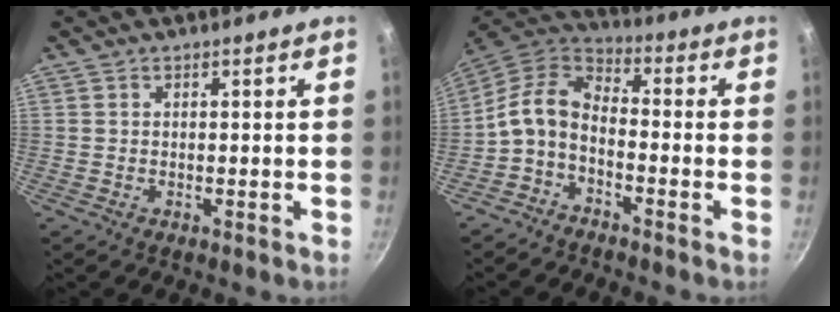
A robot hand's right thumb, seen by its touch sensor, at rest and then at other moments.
{"total": 9.4, "force": [-3.1, 5.8, 6.8], "torque": [-0.142, 0.056, -0.072]}